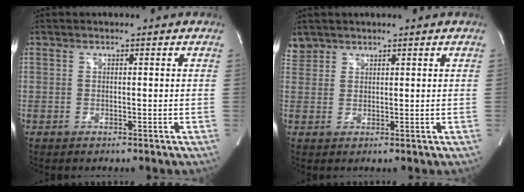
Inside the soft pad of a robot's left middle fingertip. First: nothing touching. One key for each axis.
{"total": 2.3, "fx": 2.0, "fy": 1.0, "fz": -0.3, "tx": 0.005, "ty": 0.011, "tz": 0.041}